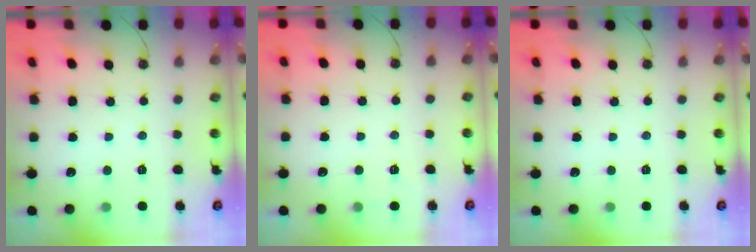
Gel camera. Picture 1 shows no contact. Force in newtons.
{"total": 4.9, "press": 2.2, "slide": 4.4}
{"total": 0.0}